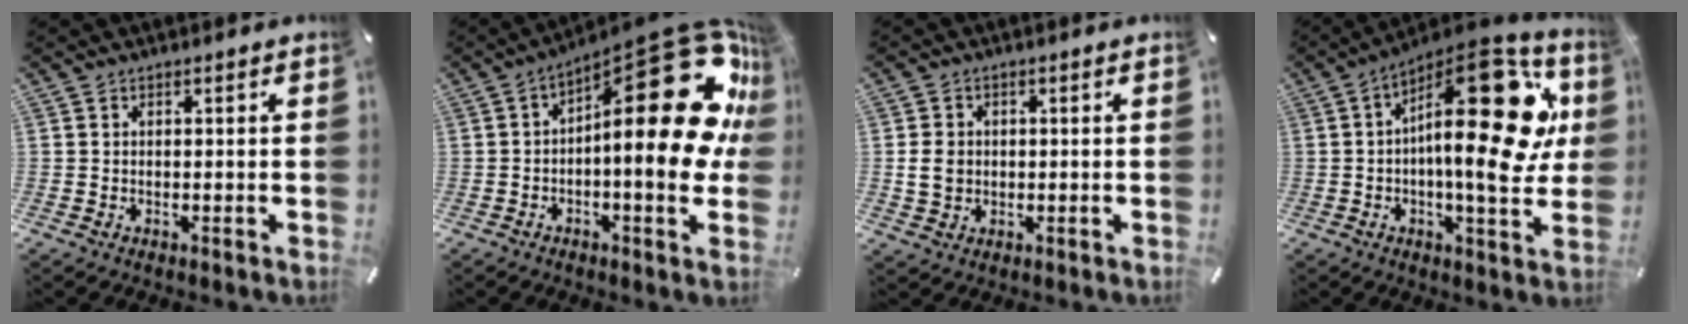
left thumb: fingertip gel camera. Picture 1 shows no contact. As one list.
[{"total": 29.0, "force": [7.9, 10.8, 25.8], "torque": [-0.324, -0.081, 0.151]}, {"total": 4.6, "force": [-0.1, 4.1, 2.0], "torque": [-0.039, 0.003, -0.004]}, {"total": 27.2, "force": [5.5, 11.3, 24.1], "torque": [-0.358, -0.044, 0.088]}]